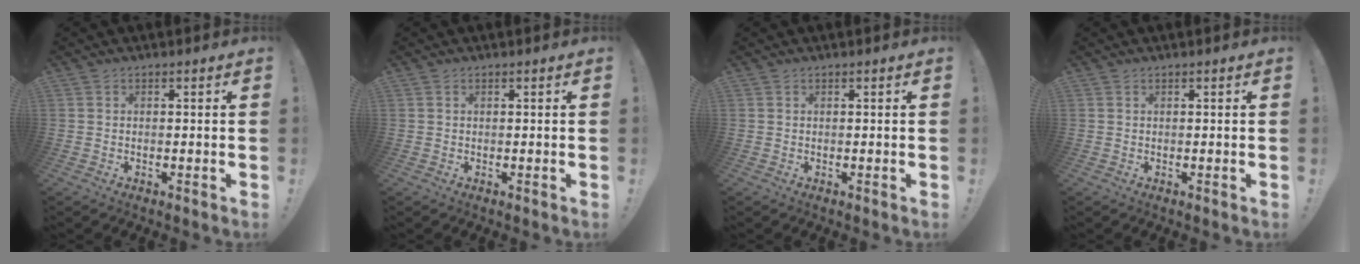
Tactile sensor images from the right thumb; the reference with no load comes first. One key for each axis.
{"total": 0.0}
{"total": 0.0}
{"total": 0.0}